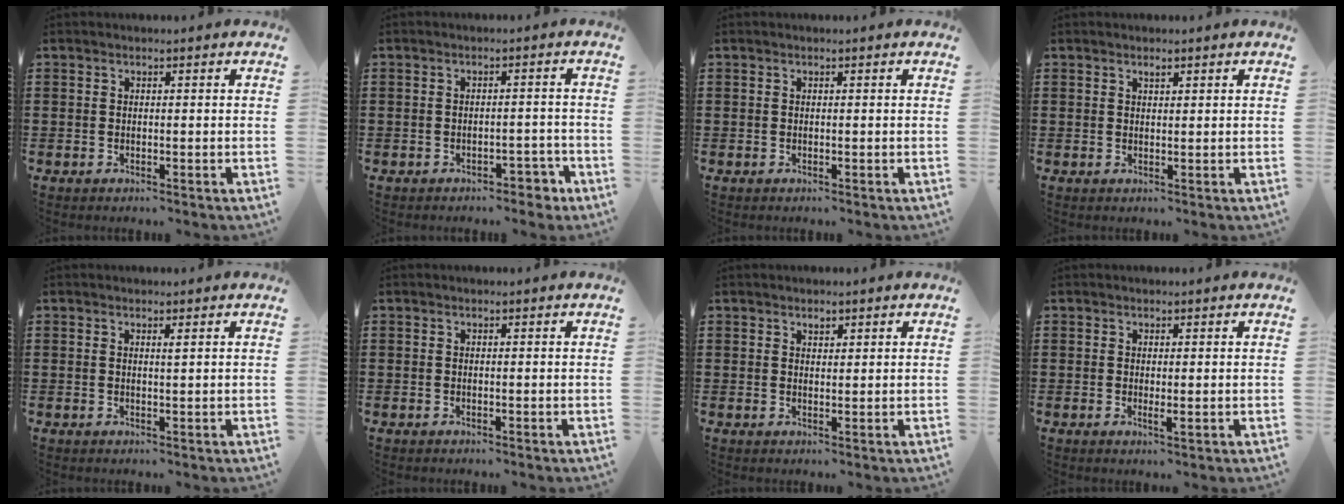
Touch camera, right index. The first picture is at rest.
{"total": 2.8, "force": [-2.3, 1.1, 1.2], "torque": [-0.024, 0.006, -0.045]}
{"total": 0.0}
{"total": 0.7, "force": [0.5, 0.3, 0.4], "torque": [-0.009, 0.001, 0.010]}
{"total": 0.7, "force": [0.4, 0.0, 0.5], "torque": [-0.011, 0.000, 0.008]}
{"total": 0.0}
{"total": 1.1, "force": [0.9, 0.6, 0.4], "torque": [-0.009, 0.002, 0.017]}
{"total": 1.1, "force": [0.1, 0.1, 1.1], "torque": [-0.022, -0.002, 0.003]}